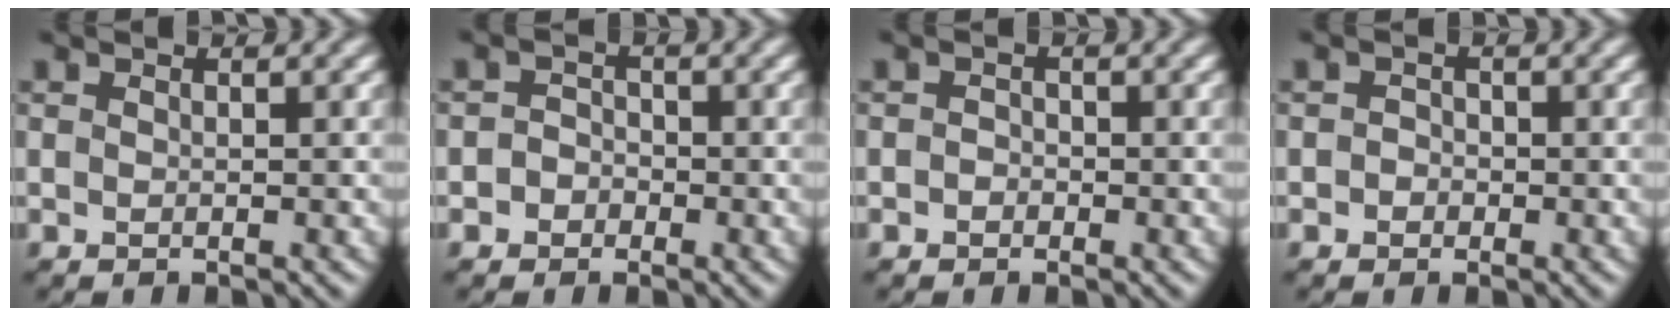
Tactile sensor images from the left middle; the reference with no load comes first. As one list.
[{"total": 1.6, "force": [-1.0, 1.2, 0.0], "torque": [0.023, 0.004, -0.028]}, {"total": 0.7, "force": [-0.6, 0.4, 0.0], "torque": [0.005, -0.001, -0.012]}, {"total": 0.8, "force": [-0.5, 0.7, 0.0], "torque": [0.009, -0.001, -0.012]}]